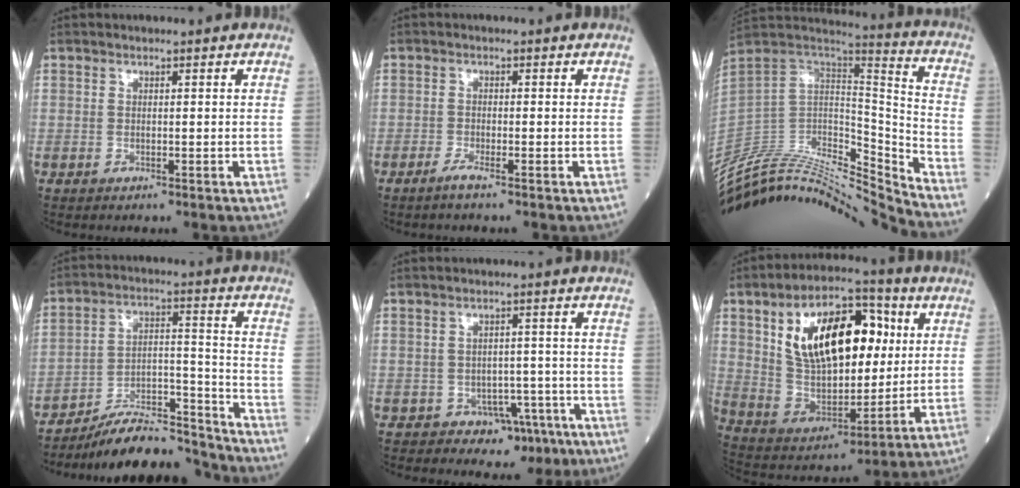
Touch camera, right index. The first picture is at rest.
{"total": 1.7, "force": [-1.2, -0.2, 1.1], "torque": [-0.029, -0.004, -0.027]}
{"total": 27.0, "force": [-26.0, 1.5, 7.3], "torque": [-0.140, 0.006, -0.417]}
{"total": 15.1, "force": [-14.6, 1.5, 3.6], "torque": [-0.052, 0.038, -0.243]}
{"total": 5.8, "force": [-3.5, 4.6, 0.8], "torque": [0.010, 0.018, -0.043]}
{"total": 20.0, "force": [5.6, 9.6, 16.7], "torque": [-0.299, 0.035, 0.099]}